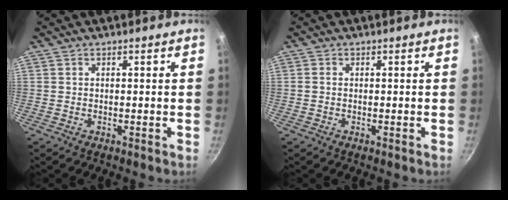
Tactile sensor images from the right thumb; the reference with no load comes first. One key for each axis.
{"total": 0.7, "fx": -0.1, "fy": 0.5, "fz": 0.4, "tx": -0.009, "ty": 0.003, "tz": -0.003}